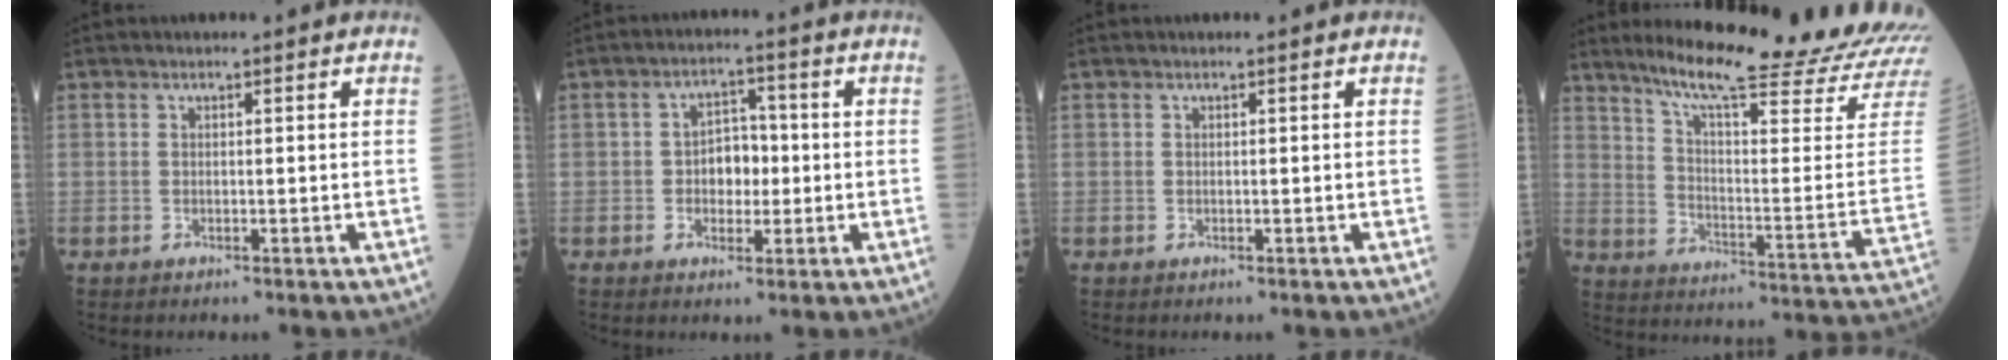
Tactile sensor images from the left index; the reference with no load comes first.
{"total": 4.9, "force": [-0.7, 3.2, 3.6], "torque": [-0.056, 0.011, -0.013]}
{"total": 0.0}
{"total": 23.7, "force": [20.8, -0.4, 11.2], "torque": [-0.173, -0.104, 0.273]}